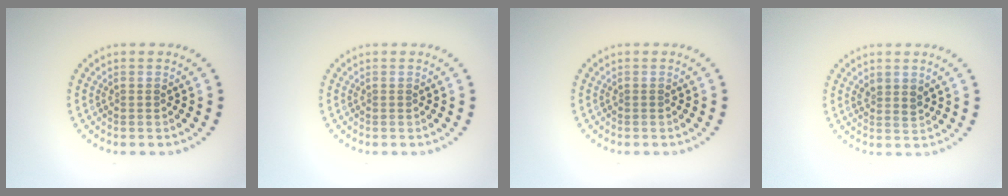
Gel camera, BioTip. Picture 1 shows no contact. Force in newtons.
{"total": 0.0}
{"total": 0.0}
{"total": 1.3, "press": 1.1, "slide": 0.7}